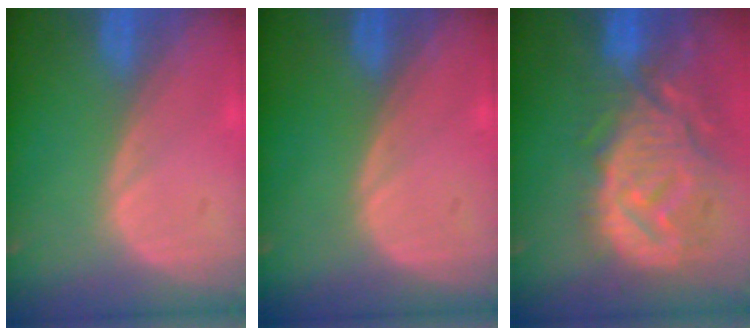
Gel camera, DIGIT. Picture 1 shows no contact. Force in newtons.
{"total": 0.0}
{"total": 13.3, "press": 11.6, "slide": 6.4}